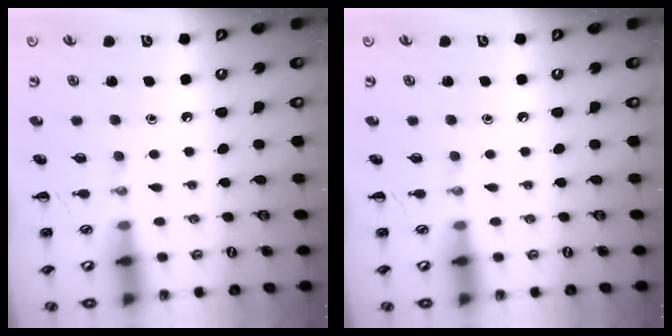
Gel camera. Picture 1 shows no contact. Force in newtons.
{"total": 0.0}